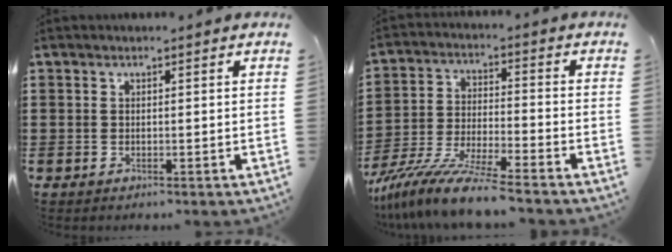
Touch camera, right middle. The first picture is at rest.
{"total": 10.2, "force": [-9.0, 0.0, 4.7], "torque": [-0.100, 0.001, -0.180]}